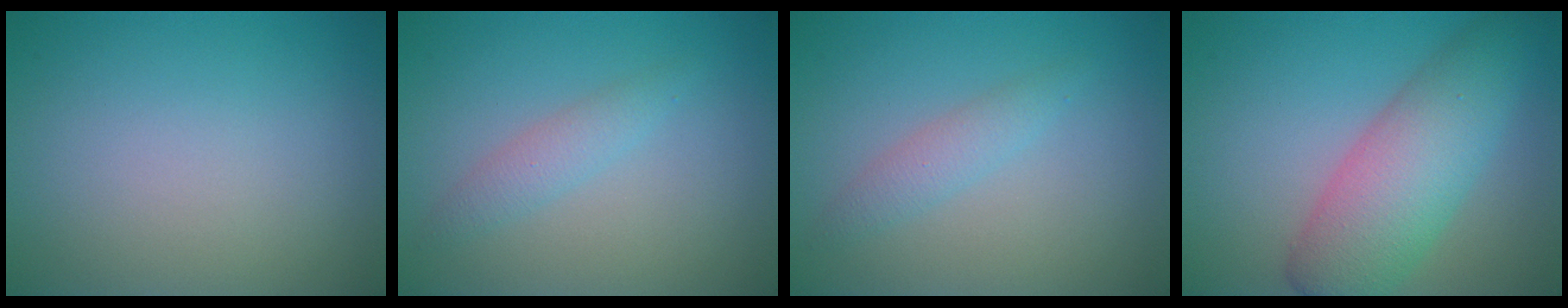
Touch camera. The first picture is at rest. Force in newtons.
{"total": 1.8, "press": 1.8, "slide": 0.1}
{"total": 1.8, "press": 1.8, "slide": 0.1}
{"total": 7.3, "press": 7.3, "slide": 0.3}